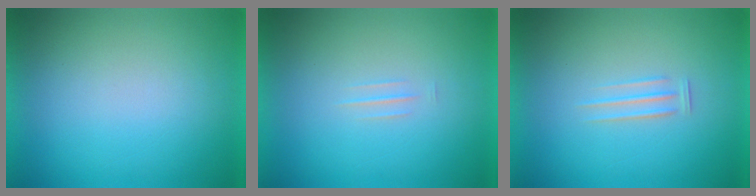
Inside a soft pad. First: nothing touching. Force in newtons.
{"total": 1.3}
{"total": 1.9}